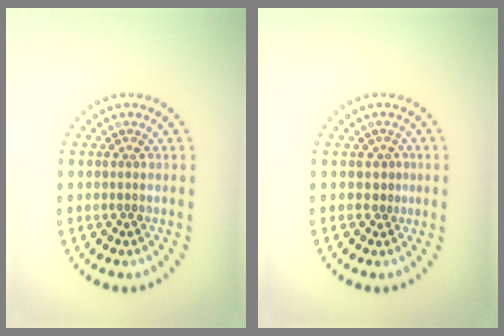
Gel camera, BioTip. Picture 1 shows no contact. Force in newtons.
{"total": 0.9, "press": 0.6, "slide": 0.6}